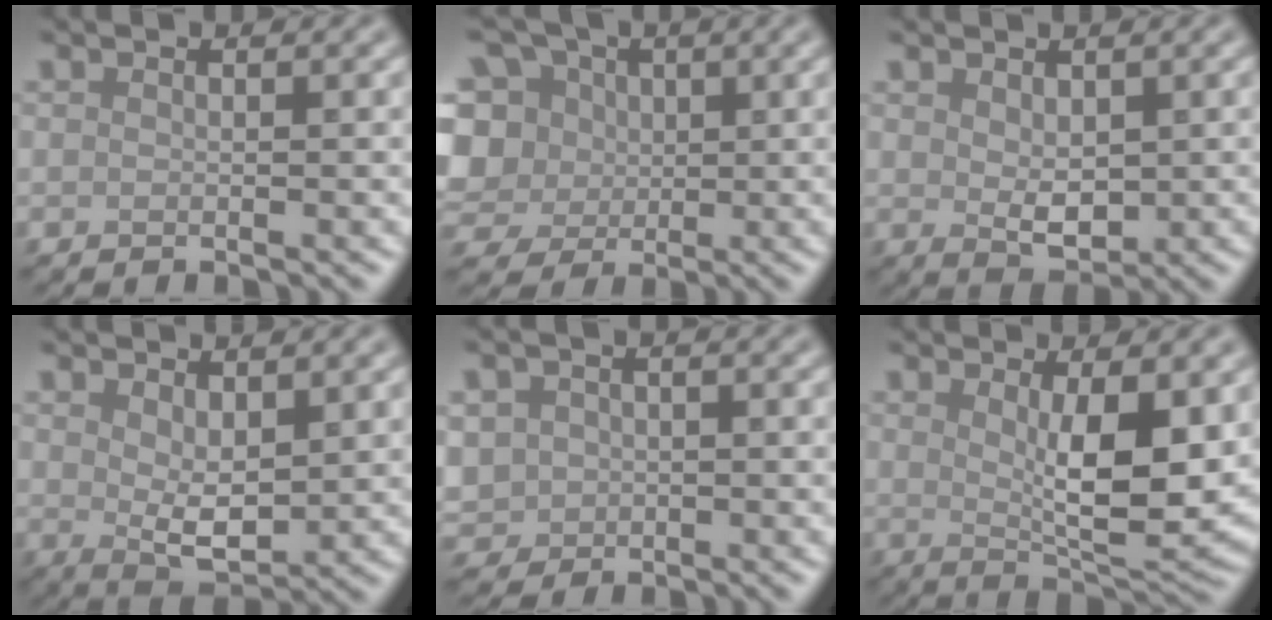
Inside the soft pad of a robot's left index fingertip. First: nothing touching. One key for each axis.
{"total": 15.0, "fx": 2.9, "fy": 12.8, "fz": 7.4, "tx": -0.179, "ty": 0.043, "tz": 0.024}
{"total": 2.5, "fx": 0.5, "fy": 1.5, "fz": 1.9, "tx": -0.035, "ty": -0.007, "tz": 0.017}
{"total": 3.7, "fx": 1.3, "fy": 1.8, "fz": 2.9, "tx": -0.059, "ty": -0.008, "tz": 0.030}
{"total": 4.4, "fx": -0.6, "fy": 4.1, "fz": 1.6, "tx": -0.036, "ty": 0.012, "tz": -0.021}
{"total": 6.8, "fx": 1.2, "fy": 2.0, "fz": 6.4, "tx": -0.100, "ty": -0.016, "tz": 0.027}